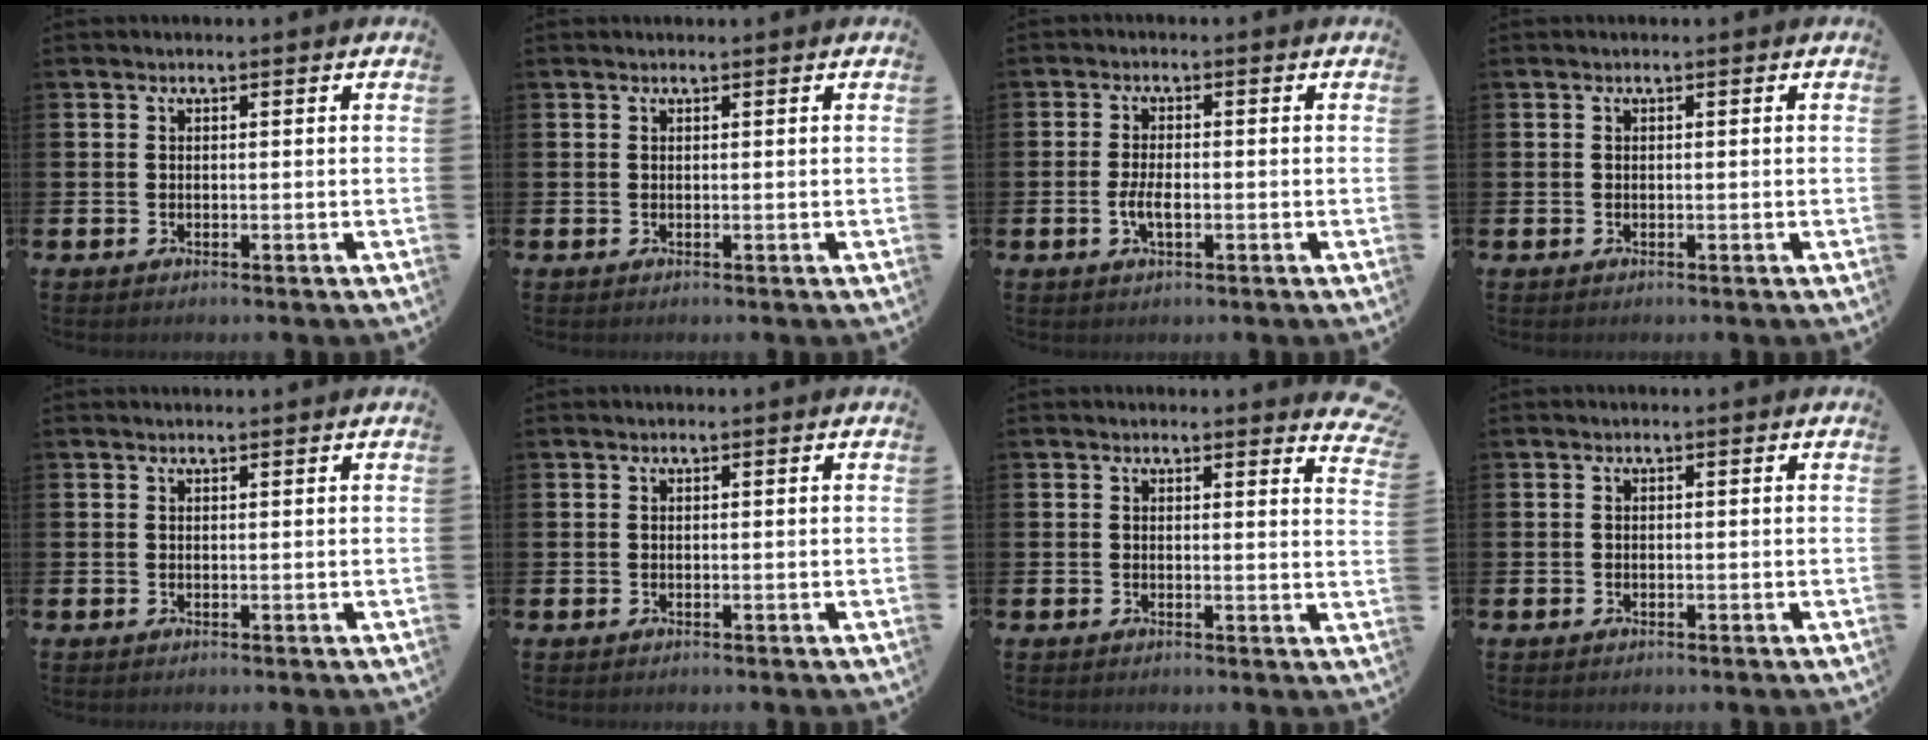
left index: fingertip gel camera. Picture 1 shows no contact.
{"total": 0.0}
{"total": 2.8, "force": [-0.7, 1.2, 2.4], "torque": [-0.044, 0.001, -0.013]}
{"total": 0.0}
{"total": 0.5, "force": [0.5, 0.0, 0.0], "torque": [0.008, -0.004, 0.008]}
{"total": 0.0}
{"total": 2.1, "force": [2.1, 0.2, 0.1], "torque": [0.010, -0.018, 0.034]}
{"total": 0.0}